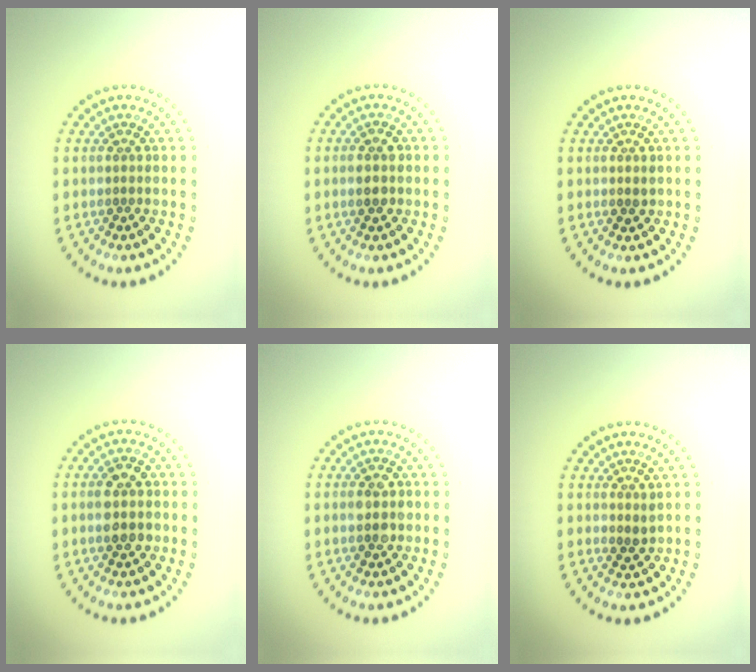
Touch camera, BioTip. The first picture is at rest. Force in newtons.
{"total": 1.8, "press": 1.8, "slide": 0.2}
{"total": 0.8, "press": 0.8, "slide": 0.2}
{"total": 3.6, "press": 3.6, "slide": 0.2}
{"total": 2.8, "press": 2.8, "slide": 0.2}
{"total": 1.1, "press": 1.0, "slide": 0.4}